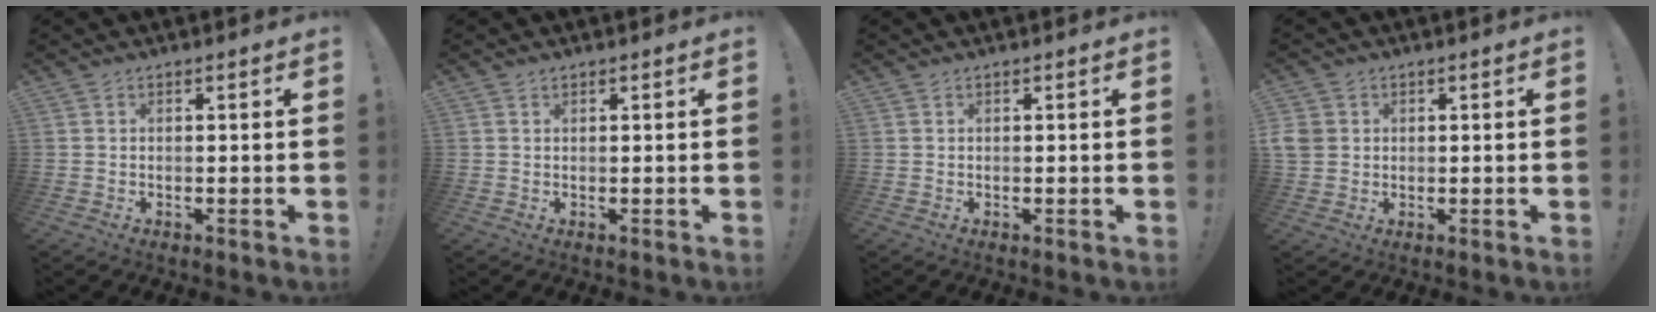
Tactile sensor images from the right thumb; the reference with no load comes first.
{"total": 0.6, "force": [0.5, 0.4, 0.2], "torque": [0.001, -0.002, 0.009]}
{"total": 0.0}
{"total": 4.7, "force": [1.0, 4.1, 2.0], "torque": [-0.049, 0.000, 0.022]}